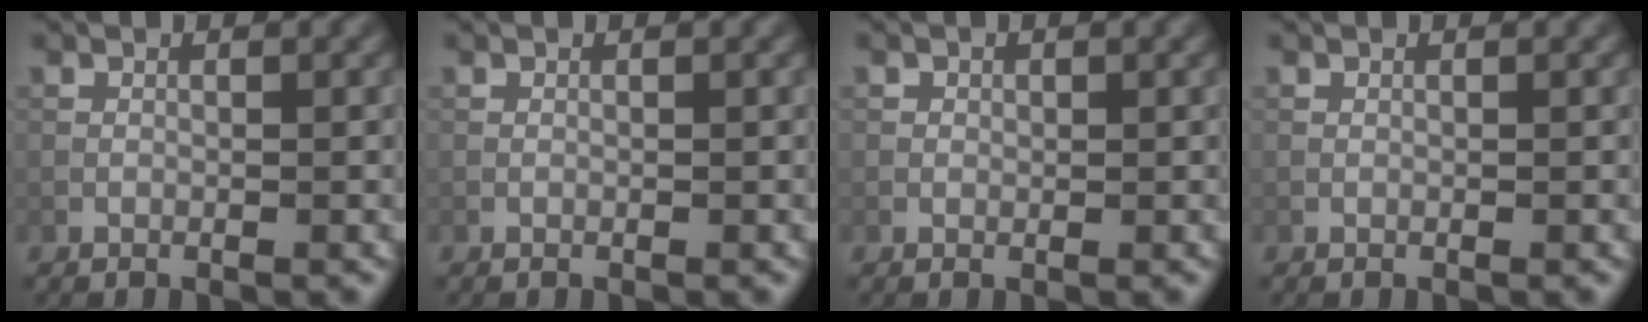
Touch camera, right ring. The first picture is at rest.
{"total": 0.0}
{"total": 0.7, "force": [0.2, 0.6, 0.1], "torque": [-0.001, -0.003, -0.001]}
{"total": 0.0}